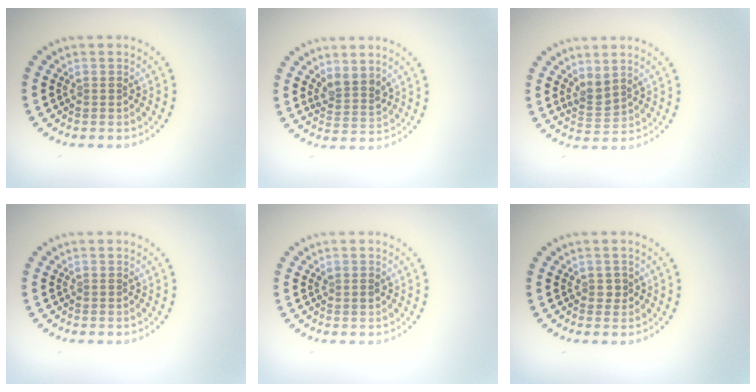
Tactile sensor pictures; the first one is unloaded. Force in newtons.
{"total": 2.4, "press": 1.9, "slide": 1.5}
{"total": 1.8, "press": 1.4, "slide": 1.1}
{"total": 0.0}
{"total": 0.7, "press": 0.6, "slide": 0.2}
{"total": 0.7, "press": 0.7, "slide": 0.3}